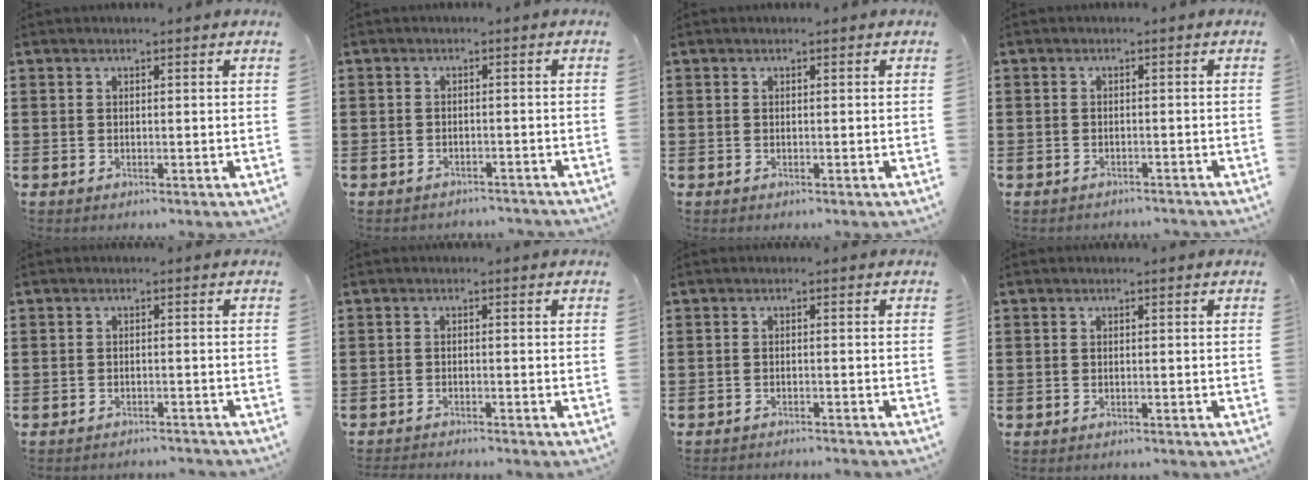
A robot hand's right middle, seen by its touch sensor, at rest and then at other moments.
{"total": 1.9, "force": [-1.8, 0.4, -0.2], "torque": [-0.002, 0.001, -0.042]}
{"total": 0.0}
{"total": 1.5, "force": [-1.4, 0.4, -0.2], "torque": [-0.001, 0.002, -0.033]}
{"total": 1.7, "force": [-1.7, -0.1, -0.1], "torque": [-0.003, 0.000, -0.037]}
{"total": 1.6, "force": [-1.6, -0.1, 0.1], "torque": [-0.004, 0.002, -0.032]}
{"total": 1.3, "force": [-1.3, -0.1, 0.1], "torque": [-0.004, 0.003, -0.027]}
{"total": 0.6, "force": [-0.6, 0.2, -0.1], "torque": [0.001, 0.002, -0.013]}